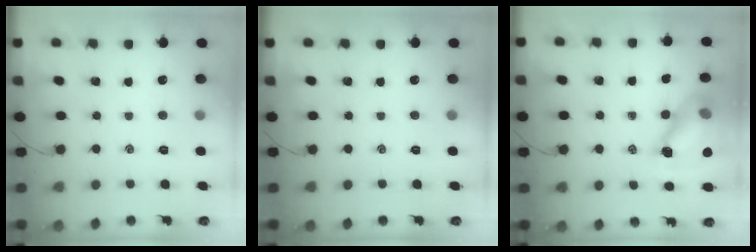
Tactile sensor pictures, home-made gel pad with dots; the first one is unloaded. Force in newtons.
{"total": 0.0}
{"total": 13.0, "press": 12.4, "slide": 3.8}